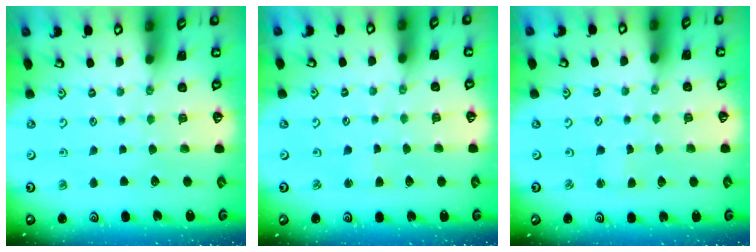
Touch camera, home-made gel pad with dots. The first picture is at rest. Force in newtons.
{"total": 1.3, "press": 1.3, "slide": 0.2}
{"total": 1.0, "press": 0.9, "slide": 0.1}